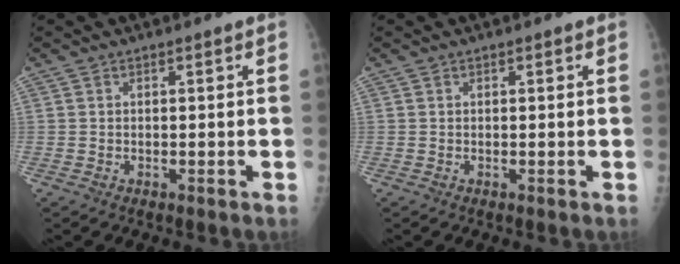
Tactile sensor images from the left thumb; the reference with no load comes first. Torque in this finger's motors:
{"motor_torque": [0.01, 0.14, -0.14, 0.05, 0.00]}